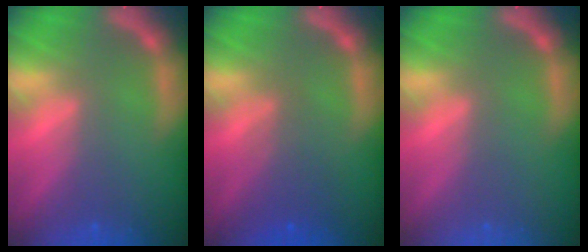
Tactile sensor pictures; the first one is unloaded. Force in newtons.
{"total": 3.0}
{"total": 0.0}